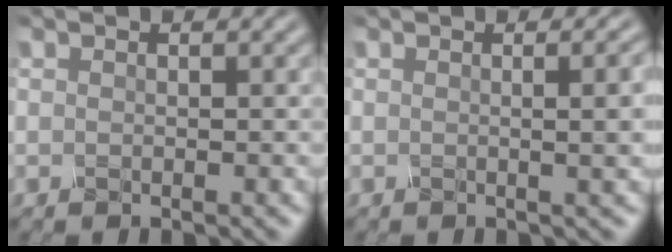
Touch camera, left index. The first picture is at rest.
{"total": 5.1, "force": [0.3, 2.1, 4.6], "torque": [-0.026, 0.015, 0.001]}